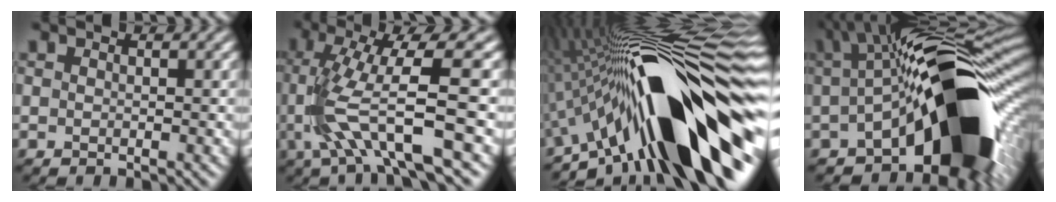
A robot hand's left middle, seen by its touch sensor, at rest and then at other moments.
{"total": 8.3, "force": [-1.4, 1.8, 8.0], "torque": [-0.152, 0.006, -0.028]}
{"total": 17.6, "force": [-3.0, 5.5, 16.4], "torque": [-0.236, 0.025, -0.069]}
{"total": 17.3, "force": [-3.1, 8.0, 15.0], "torque": [-0.174, 0.019, -0.056]}